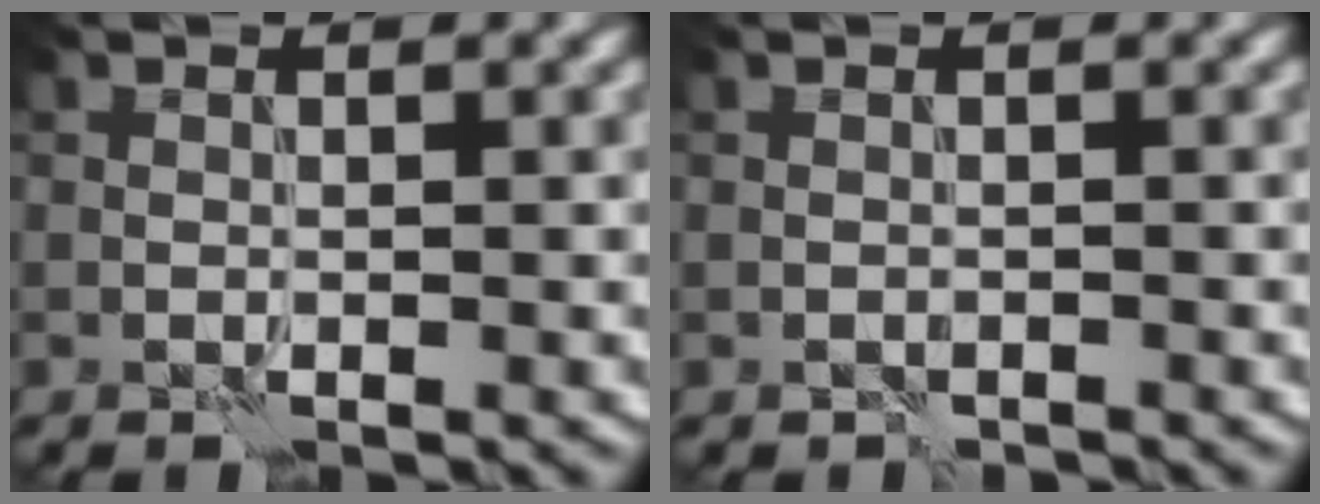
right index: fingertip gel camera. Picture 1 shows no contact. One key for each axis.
{"total": 0.8, "fx": -0.7, "fy": 0.2, "fz": 0.1, "tx": -0.001, "ty": 0.001, "tz": -0.014}